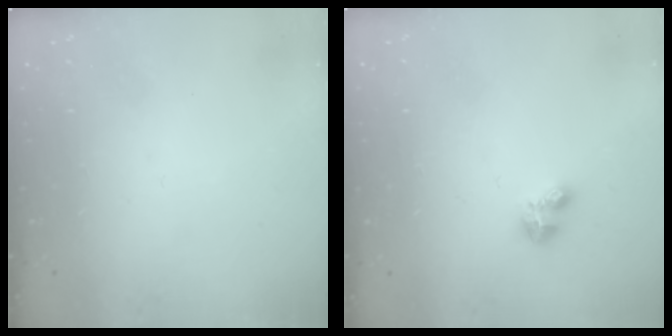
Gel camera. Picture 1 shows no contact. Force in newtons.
{"total": 2.3, "press": 2.2, "slide": 0.5}